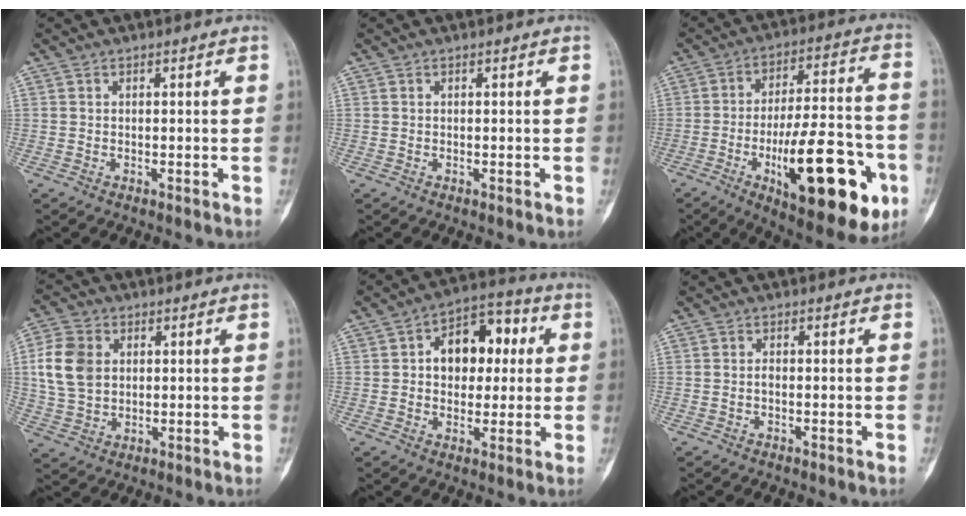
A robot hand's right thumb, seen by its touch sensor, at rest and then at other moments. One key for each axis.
{"total": 0.0}
{"total": 25.9, "fx": -9.3, "fy": 9.1, "fz": 22.4, "tx": -0.299, "ty": 0.029, "tz": -0.127}
{"total": 10.3, "fx": 2.0, "fy": 7.8, "fz": 6.4, "tx": -0.116, "ty": 0.002, "tz": 0.039}
{"total": 12.5, "fx": 2.2, "fy": 8.6, "fz": 8.8, "tx": -0.084, "ty": 0.023, "tz": 0.025}
{"total": 0.9, "fx": -0.1, "fy": 0.5, "fz": 0.7, "tx": -0.015, "ty": 0.001, "tz": -0.003}